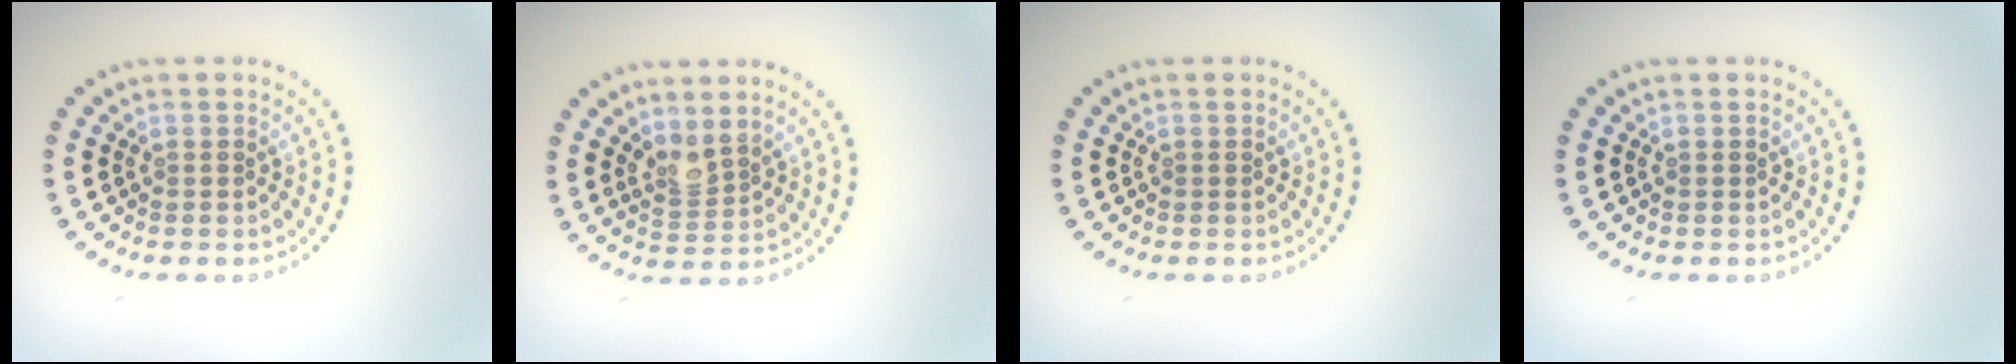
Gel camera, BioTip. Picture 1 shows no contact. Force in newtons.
{"total": 2.2, "press": 1.6, "slide": 1.4}
{"total": 0.0}
{"total": 0.0}